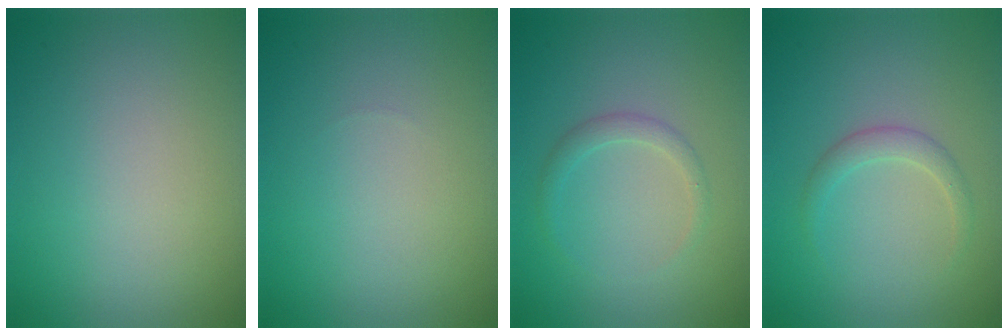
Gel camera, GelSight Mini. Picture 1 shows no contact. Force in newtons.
{"total": 0.0}
{"total": 1.4, "press": 1.4, "slide": 0.2}
{"total": 1.5, "press": 1.5, "slide": 0.1}